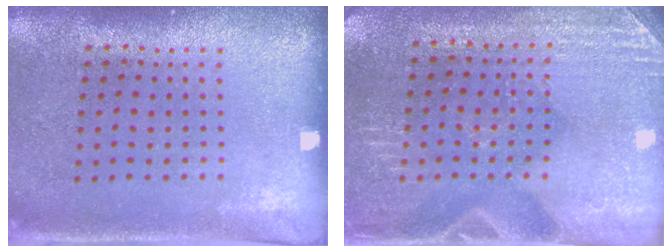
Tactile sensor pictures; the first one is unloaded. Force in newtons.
{"total": 2.9, "press": 2.8, "slide": 0.8}